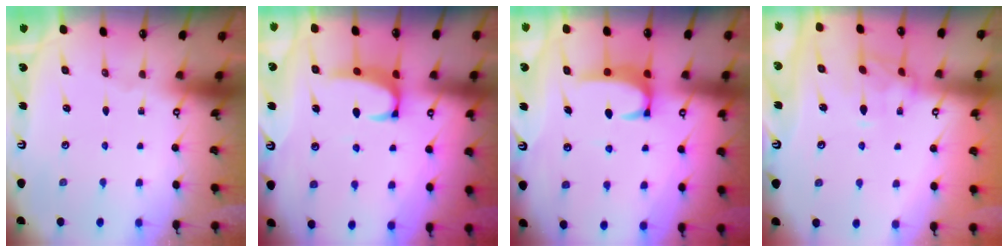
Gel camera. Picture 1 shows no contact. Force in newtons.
{"total": 2.7, "press": 2.5, "slide": 1.0}
{"total": 3.5, "press": 3.4, "slide": 0.5}
{"total": 2.4, "press": 2.2, "slide": 1.2}